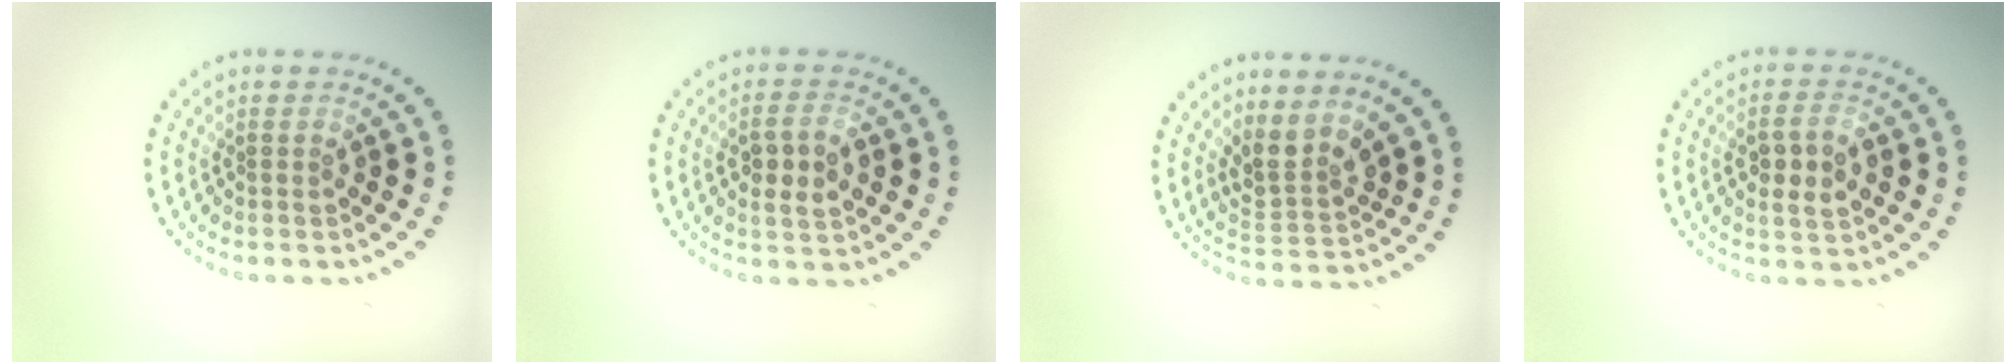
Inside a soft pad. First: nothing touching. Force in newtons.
{"total": 2.9, "press": 2.9, "slide": 0.4}
{"total": 2.8, "press": 2.0, "slide": 1.9}
{"total": 2.9, "press": 2.9, "slide": 0.4}